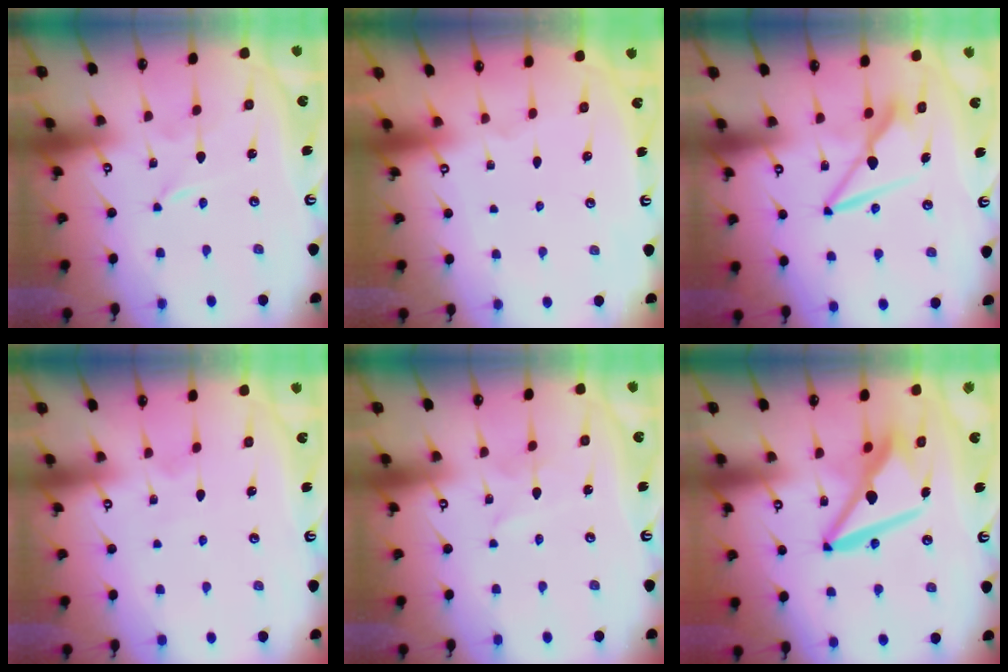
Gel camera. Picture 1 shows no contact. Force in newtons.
{"total": 0.0}
{"total": 8.1, "press": 8.0, "slide": 1.3}
{"total": 2.7, "press": 2.7, "slide": 0.4}
{"total": 2.8, "press": 2.8, "slide": 0.3}
{"total": 11.8, "press": 11.7, "slide": 1.7}